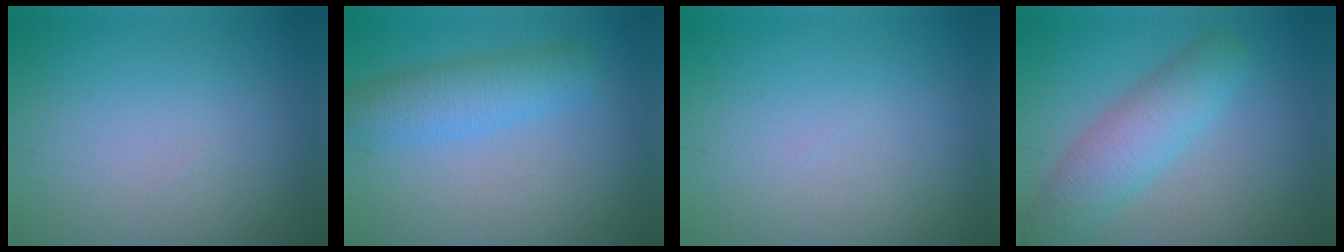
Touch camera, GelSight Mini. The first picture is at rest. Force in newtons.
{"total": 3.9, "press": 3.9, "slide": 0.1}
{"total": 0.0}
{"total": 5.0, "press": 5.0, "slide": 0.1}